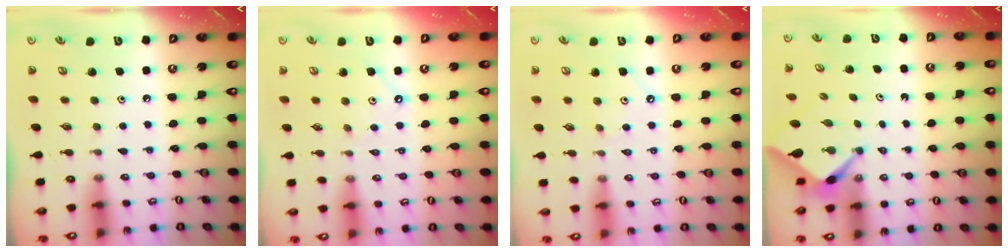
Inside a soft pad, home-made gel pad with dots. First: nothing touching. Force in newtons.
{"total": 2.6, "press": 2.6, "slide": 0.4}
{"total": 2.8, "press": 2.7, "slide": 0.5}
{"total": 2.7, "press": 2.7, "slide": 0.3}